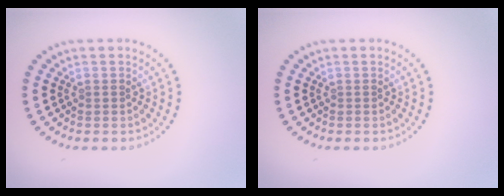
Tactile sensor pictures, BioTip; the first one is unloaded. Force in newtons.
{"total": 0.0}